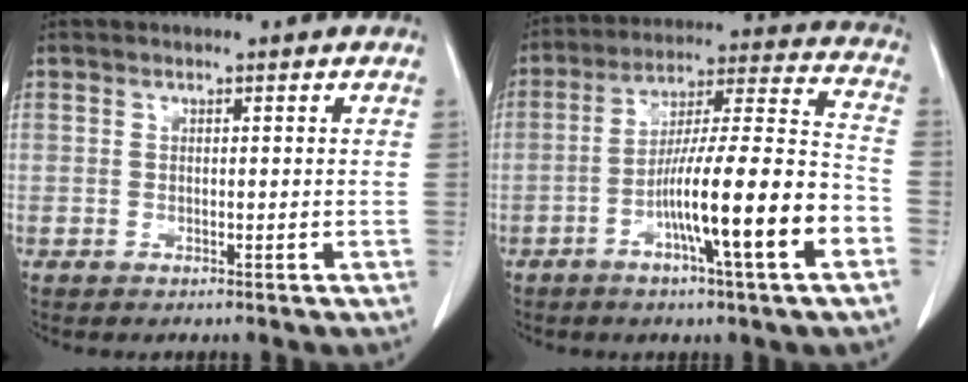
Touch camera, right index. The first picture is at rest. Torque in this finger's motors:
{"motor_torque": [1.42, -0.72, 1.02, 0.21]}